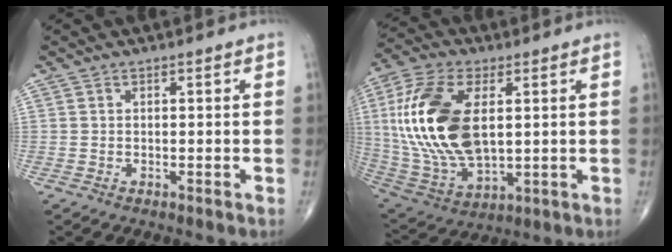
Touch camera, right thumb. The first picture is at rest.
{"total": 21.8, "force": [3.3, 11.5, 18.2], "torque": [-0.383, -0.016, 0.063]}